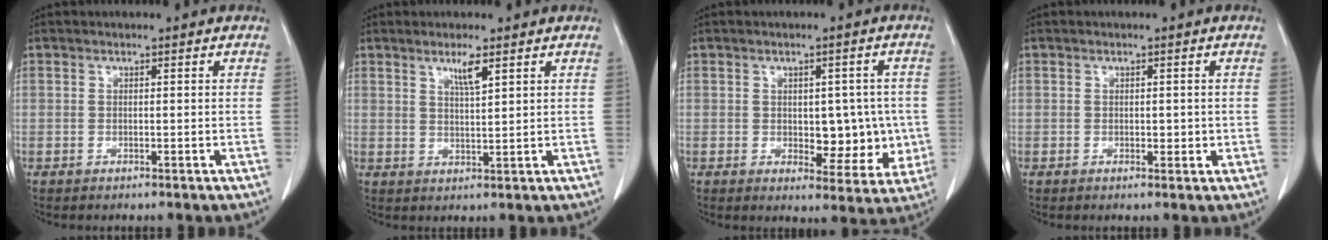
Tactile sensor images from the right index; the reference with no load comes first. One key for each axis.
{"total": 3.2, "fx": 1.9, "fy": 0.0, "fz": 2.5, "tx": -0.051, "ty": -0.004, "tz": 0.039}
{"total": 7.2, "fx": -0.4, "fy": 4.1, "fz": 5.9, "tx": -0.055, "ty": 0.006, "tz": 0.006}
{"total": 1.5, "fx": -0.1, "fy": 1.0, "fz": 1.1, "tx": -0.010, "ty": 0.000, "tz": 0.002}